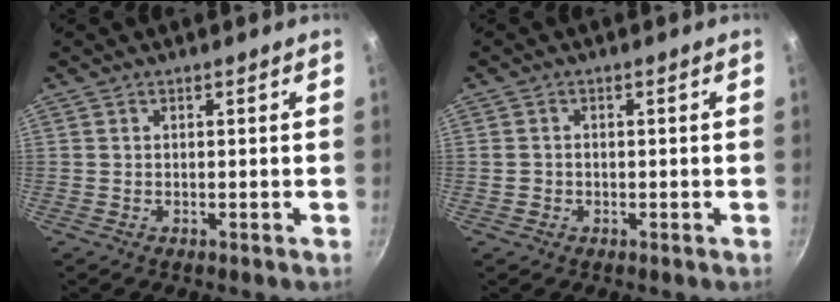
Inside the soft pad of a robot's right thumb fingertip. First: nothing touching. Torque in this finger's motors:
{"motor_torque": [-0.26, 0.25, -0.22, 0.06, -0.01]}